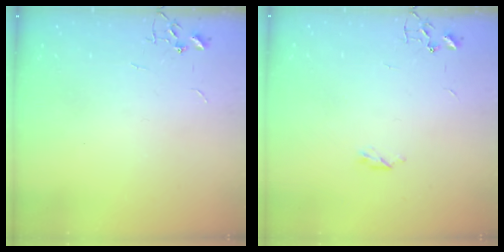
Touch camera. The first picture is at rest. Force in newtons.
{"total": 3.3, "press": 3.2, "slide": 0.6}